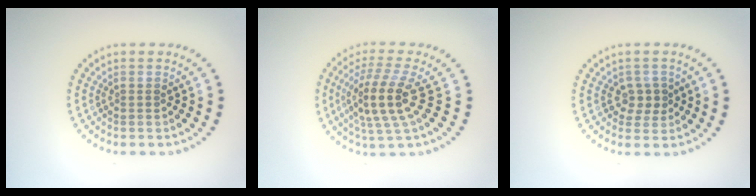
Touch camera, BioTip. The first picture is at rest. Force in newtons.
{"total": 4.5, "press": 3.8, "slide": 2.4}
{"total": 1.9, "press": 1.7, "slide": 0.7}